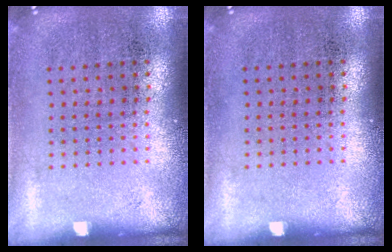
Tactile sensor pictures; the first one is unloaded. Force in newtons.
{"total": 0.0}